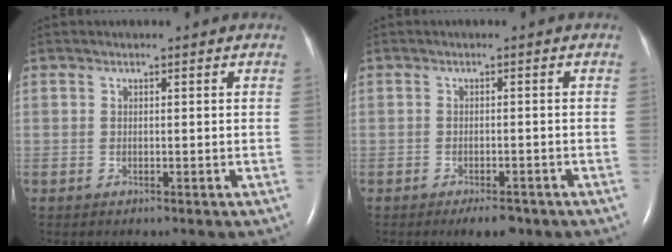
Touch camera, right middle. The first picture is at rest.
{"total": 3.4, "force": [-2.5, 1.1, 2.1], "torque": [-0.029, -0.002, -0.031]}